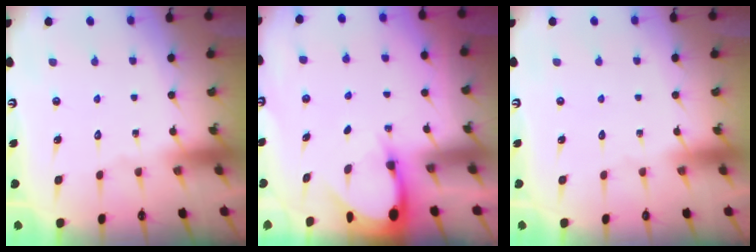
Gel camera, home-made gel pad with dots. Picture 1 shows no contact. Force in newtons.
{"total": 3.6, "press": 3.6, "slide": 0.3}
{"total": 0.0}